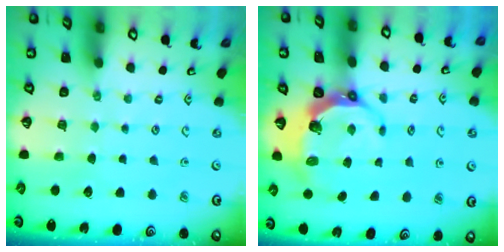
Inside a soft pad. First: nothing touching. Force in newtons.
{"total": 7.0, "press": 5.5, "slide": 4.3}